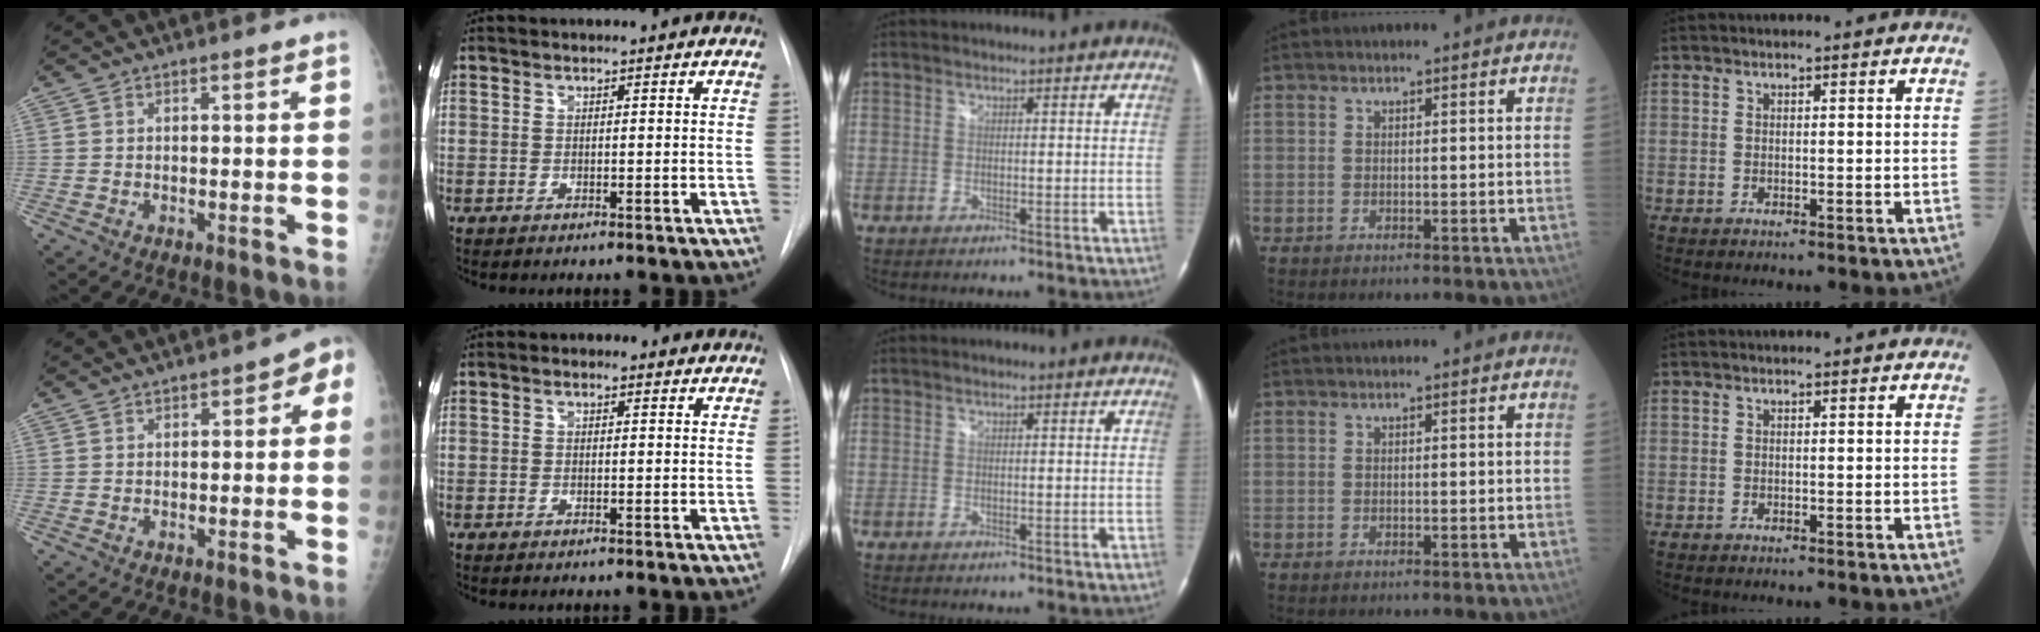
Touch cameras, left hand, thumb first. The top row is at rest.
{"thumb": {"total": 3.7, "force": [-0.8, 2.3, 2.8], "torque": [-0.013, 0.026, -0.019]}, "index": {"total": 2.1, "force": [1.1, 1.3, 1.1], "torque": [-0.021, 0.014, 0.013]}}